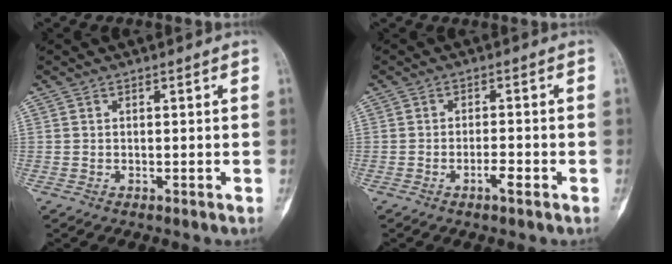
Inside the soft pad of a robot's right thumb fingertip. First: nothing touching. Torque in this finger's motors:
{"motor_torque": [0.08, 0.13, -0.10, -0.02, -0.03]}